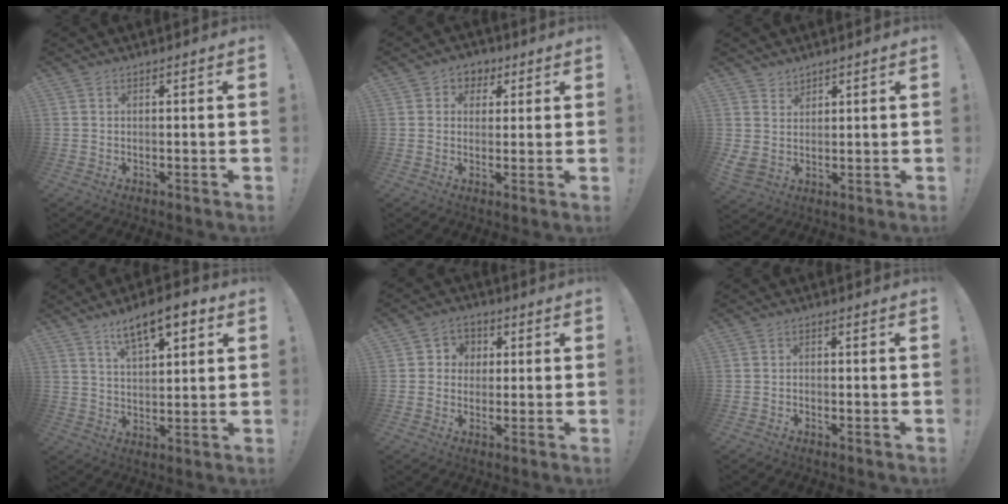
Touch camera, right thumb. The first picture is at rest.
{"total": 4.6, "force": [0.9, 4.4, 1.2], "torque": [-0.003, -0.002, 0.016]}
{"total": 5.1, "force": [2.9, 4.1, 0.8], "torque": [-0.020, -0.024, 0.062]}
{"total": 10.8, "force": [6.6, 4.1, 7.5], "torque": [-0.116, -0.026, 0.114]}
{"total": 5.4, "force": [0.1, 5.2, 1.2], "torque": [-0.014, 0.005, 0.003]}
{"total": 1.1, "force": [-1.0, 0.5, 0.2], "torque": [-0.014, 0.007, -0.016]}